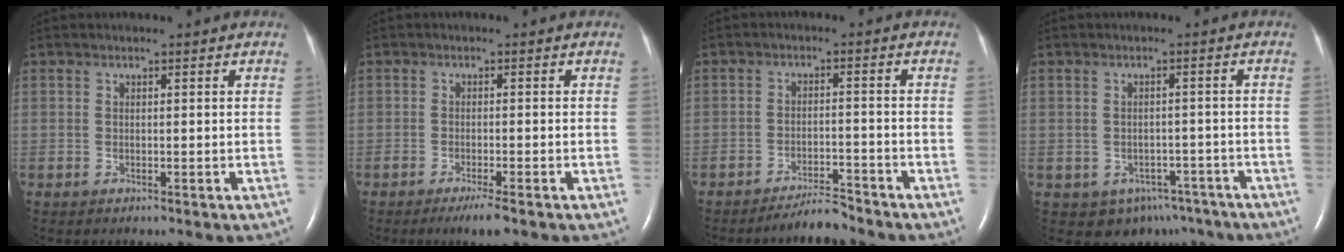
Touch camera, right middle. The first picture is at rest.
{"total": 3.2, "force": [-2.1, 0.2, 2.4], "torque": [-0.042, -0.008, -0.035]}
{"total": 4.0, "force": [-3.9, 0.1, 0.9], "torque": [-0.018, -0.014, -0.068]}
{"total": 6.8, "force": [-4.4, 4.9, 1.7], "torque": [-0.019, 0.016, -0.047]}